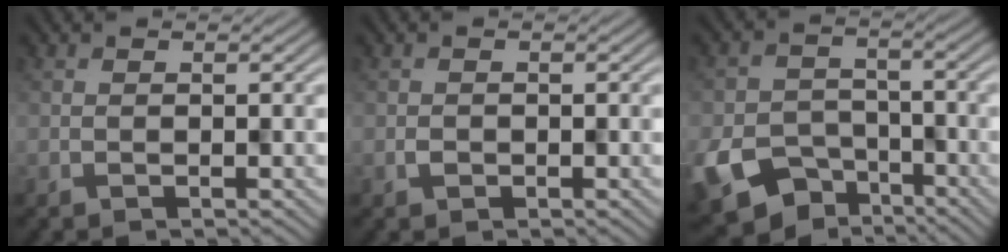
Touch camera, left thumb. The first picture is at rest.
{"total": 0.7, "force": [-0.2, 0.7, 0.0], "torque": [0.001, -0.002, -0.003]}
{"total": 11.6, "force": [-7.2, 8.0, 4.4], "torque": [-0.094, -0.031, -0.103]}